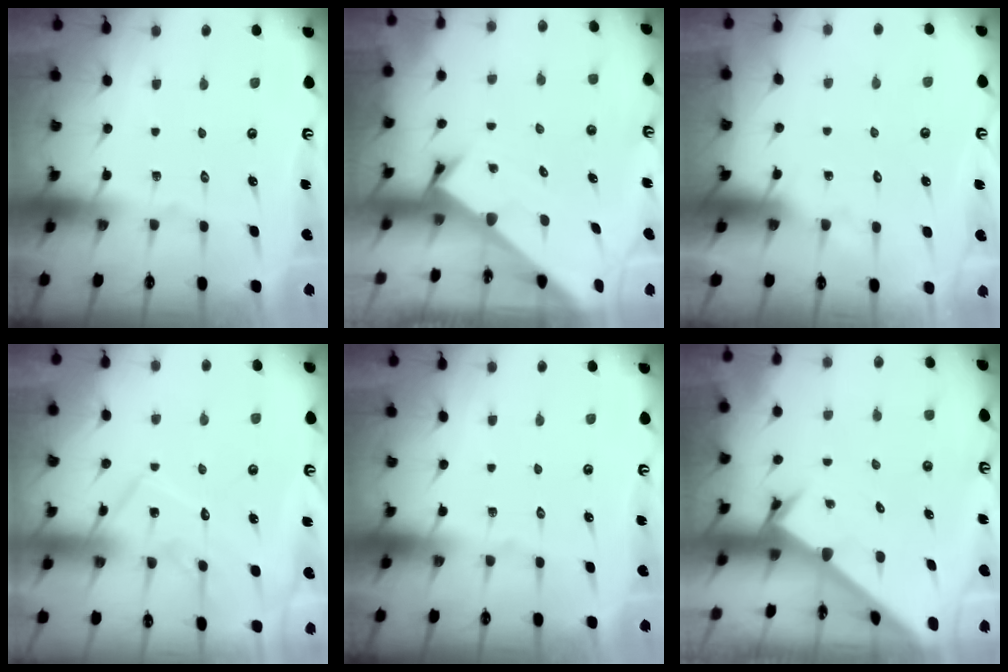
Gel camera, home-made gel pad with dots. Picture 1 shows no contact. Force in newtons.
{"total": 2.5, "press": 2.5, "slide": 0.2}
{"total": 1.9, "press": 1.9, "slide": 0.1}
{"total": 12.4, "press": 12.4, "slide": 0.3}
{"total": 0.0}
{"total": 2.6, "press": 2.6, "slide": 0.3}